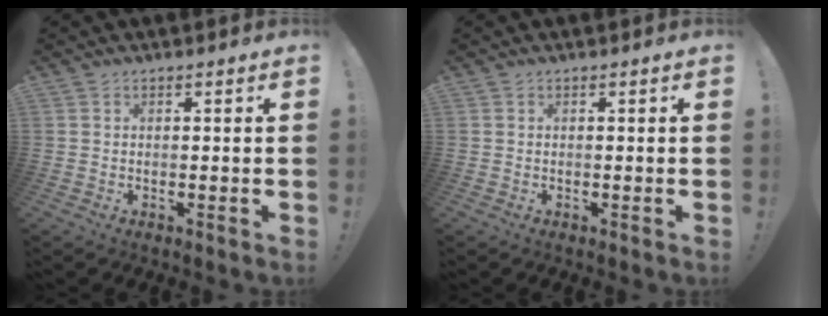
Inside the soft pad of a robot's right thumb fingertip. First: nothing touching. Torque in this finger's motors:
{"motor_torque": [-0.04, -0.04, 0.07, -0.02, 0.01]}